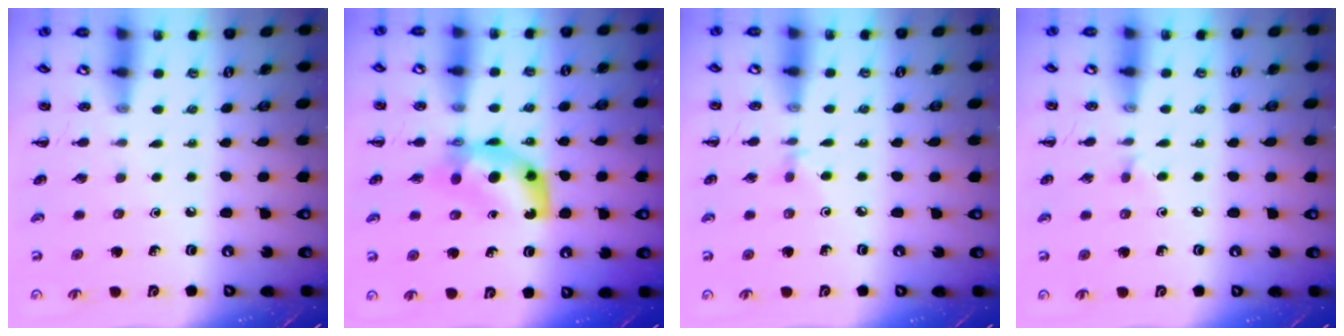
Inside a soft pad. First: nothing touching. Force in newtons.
{"total": 7.8, "press": 7.6, "slide": 1.7}
{"total": 2.9, "press": 2.8, "slide": 0.9}
{"total": 4.0, "press": 3.7, "slide": 1.5}